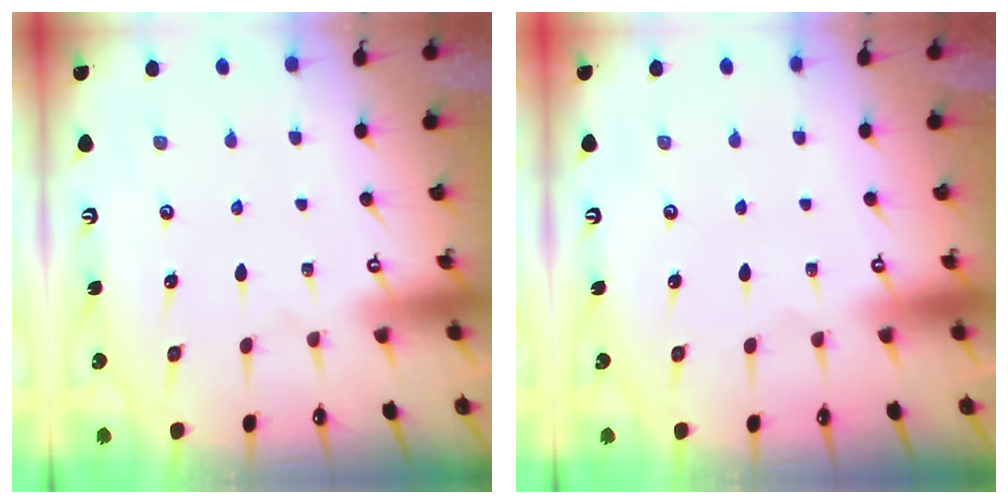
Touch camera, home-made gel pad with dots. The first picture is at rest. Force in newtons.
{"total": 0.0}